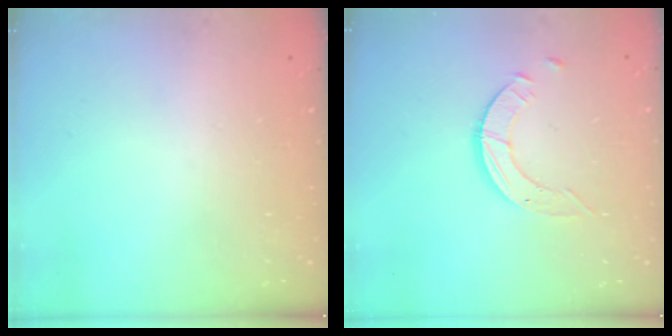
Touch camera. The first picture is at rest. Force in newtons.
{"total": 3.6, "press": 3.5, "slide": 0.4}